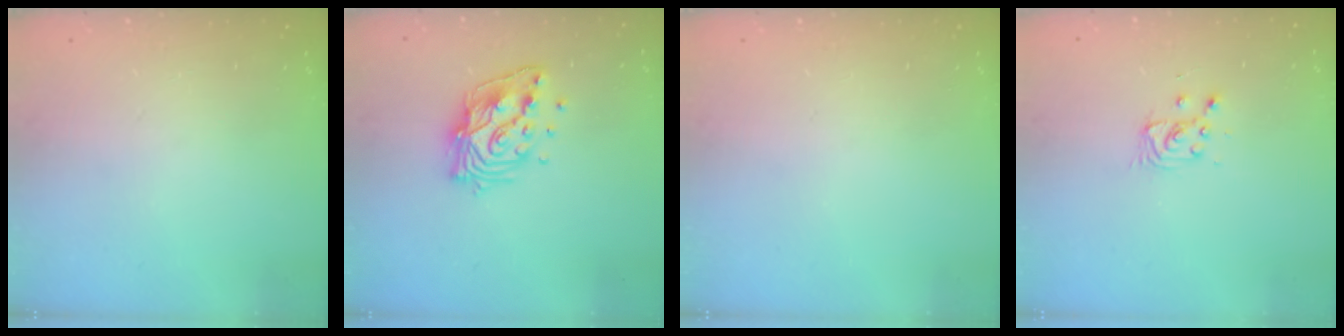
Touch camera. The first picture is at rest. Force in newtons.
{"total": 13.3, "press": 13.2, "slide": 1.5}
{"total": 0.0}
{"total": 4.0, "press": 4.0, "slide": 0.4}